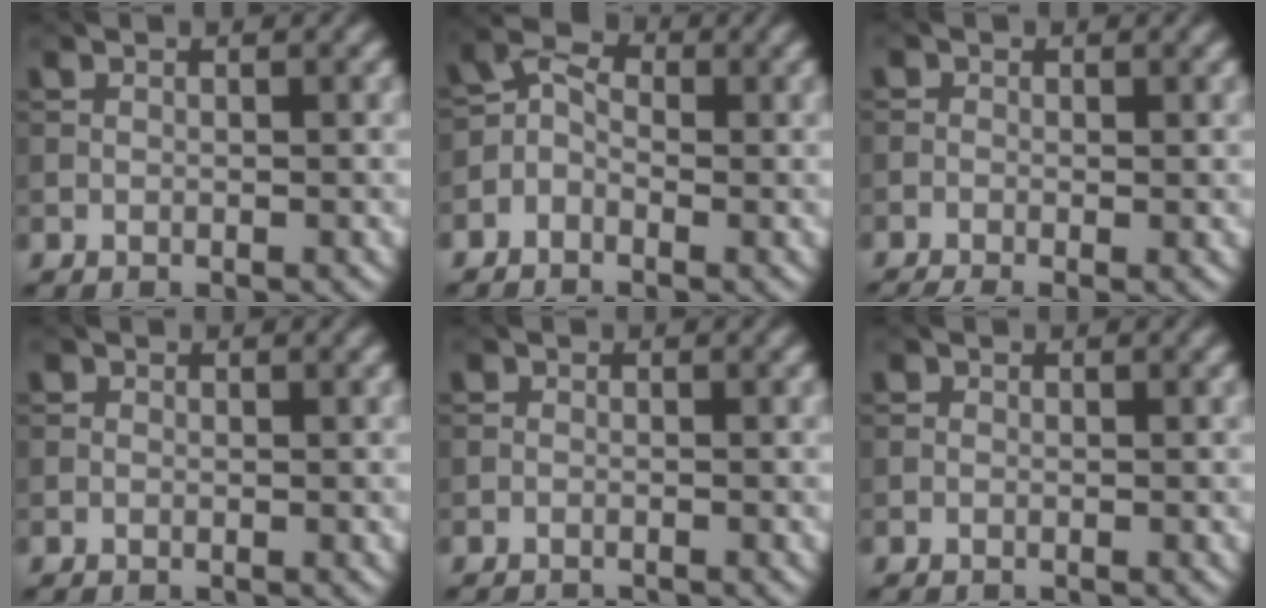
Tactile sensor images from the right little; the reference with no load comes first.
{"total": 2.4, "force": [-1.5, 1.7, 1.0], "torque": [-0.010, 0.008, -0.036]}
{"total": 2.0, "force": [-1.6, 0.4, 1.2], "torque": [-0.019, -0.012, -0.030]}
{"total": 0.6, "force": [-0.5, 0.0, -0.4], "torque": [0.012, -0.004, -0.004]}
{"total": 1.7, "force": [-1.7, 0.0, -0.3], "torque": [0.013, -0.008, -0.027]}
{"total": 0.9, "force": [-0.8, 0.1, -0.4], "torque": [0.012, -0.007, -0.011]}